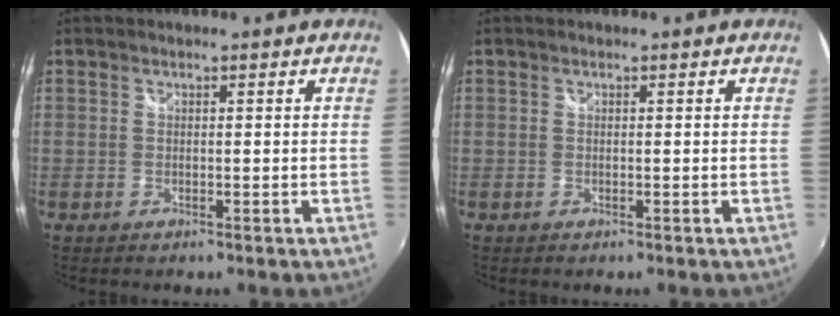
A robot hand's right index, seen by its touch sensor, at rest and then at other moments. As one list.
[{"total": 0.0}]